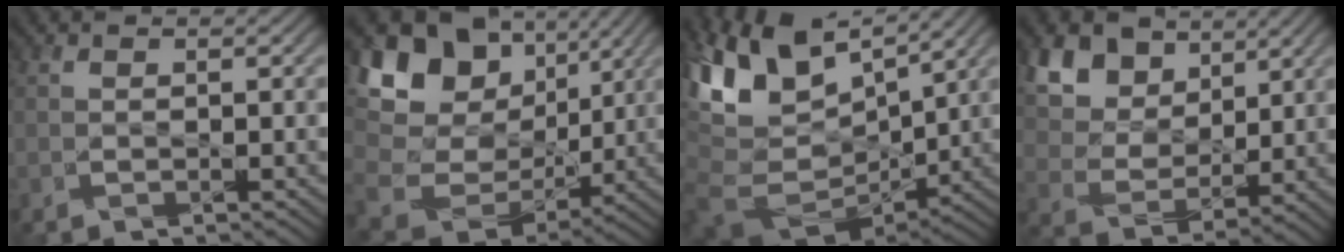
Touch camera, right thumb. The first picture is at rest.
{"total": 16.1, "force": [5.7, 12.0, 9.0], "torque": [-0.202, 0.013, 0.118]}
{"total": 14.4, "force": [4.5, 9.2, 10.2], "torque": [-0.229, -0.011, 0.105]}
{"total": 13.5, "force": [7.7, 8.6, 6.9], "torque": [-0.207, 0.011, 0.161]}